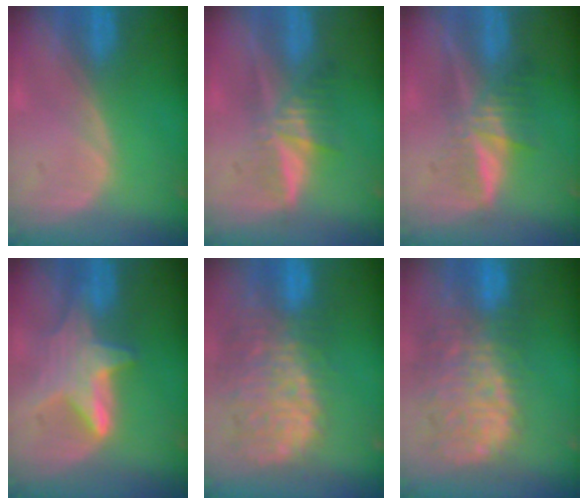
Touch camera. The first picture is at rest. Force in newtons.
{"total": 5.4, "press": 5.2, "slide": 1.5}
{"total": 6.1, "press": 5.7, "slide": 2.1}
{"total": 6.8, "press": 6.8, "slide": 0.1}
{"total": 14.3, "press": 11.7, "slide": 8.1}
{"total": 14.1, "press": 11.6, "slide": 8.0}